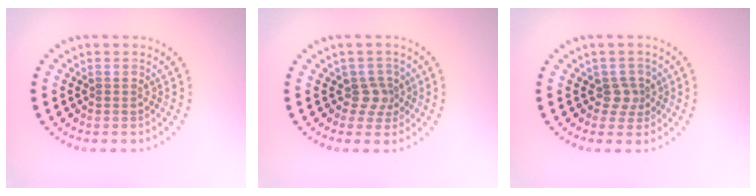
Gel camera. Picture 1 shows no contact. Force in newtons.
{"total": 2.0, "press": 1.3, "slide": 1.5}
{"total": 1.9, "press": 1.4, "slide": 1.3}